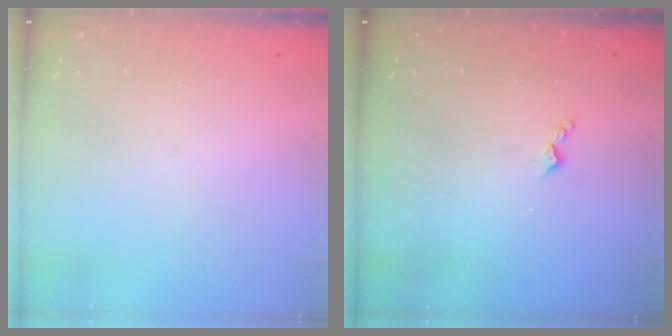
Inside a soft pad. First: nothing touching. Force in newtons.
{"total": 3.0, "press": 2.9, "slide": 0.6}